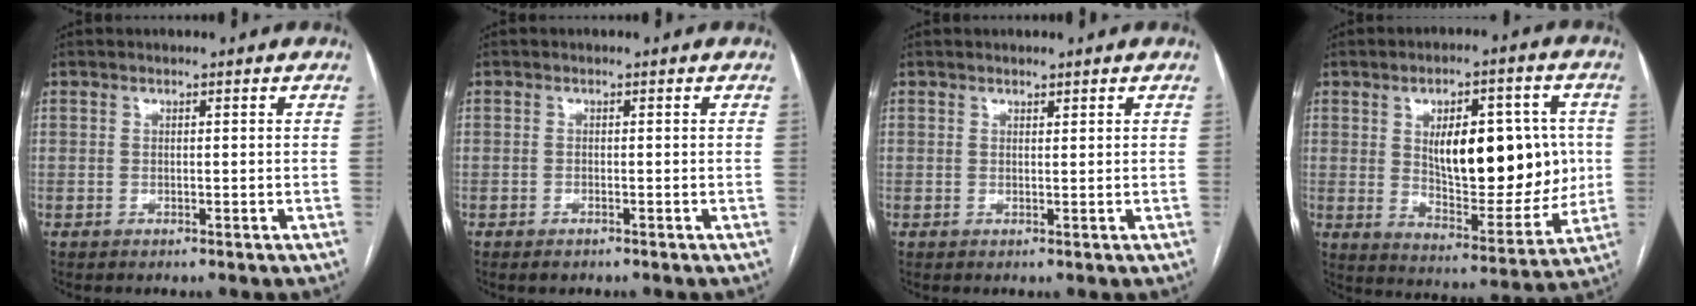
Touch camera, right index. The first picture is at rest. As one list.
[{"total": 1.1, "force": [-0.8, 0.4, 0.7], "torque": [-0.012, -0.001, -0.007]}, {"total": 0.6, "force": [0.5, 0.1, 0.2], "torque": [-0.008, -0.002, 0.009]}, {"total": 17.5, "force": [2.4, 7.4, 15.6], "torque": [-0.229, 0.008, 0.049]}]